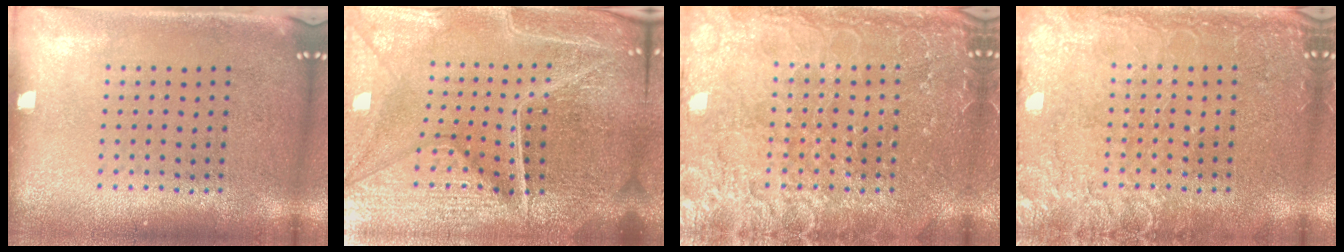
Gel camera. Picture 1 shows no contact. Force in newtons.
{"total": 6.7, "press": 5.9, "slide": 3.2}
{"total": 4.3, "press": 4.3, "slide": 0.5}
{"total": 4.2, "press": 4.2, "slide": 0.5}